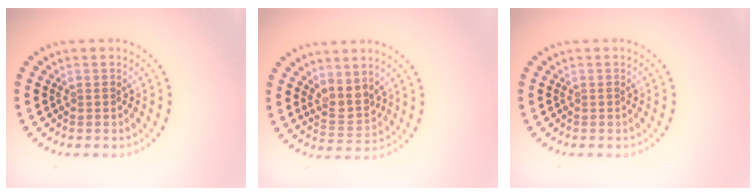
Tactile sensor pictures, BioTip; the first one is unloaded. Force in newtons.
{"total": 2.5, "press": 2.0, "slide": 1.6}
{"total": 0.0}